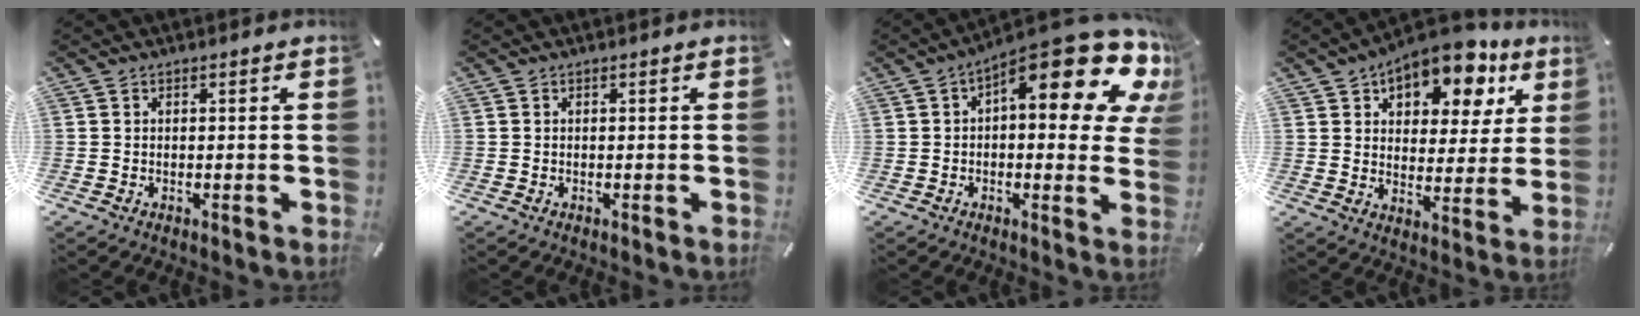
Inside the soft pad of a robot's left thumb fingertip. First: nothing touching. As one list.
[{"total": 0.0}, {"total": 19.7, "force": [9.9, 7.2, 15.5], "torque": [-0.207, -0.085, 0.158]}, {"total": 13.7, "force": [9.8, 7.3, 6.2], "torque": [-0.090, -0.064, 0.169]}]